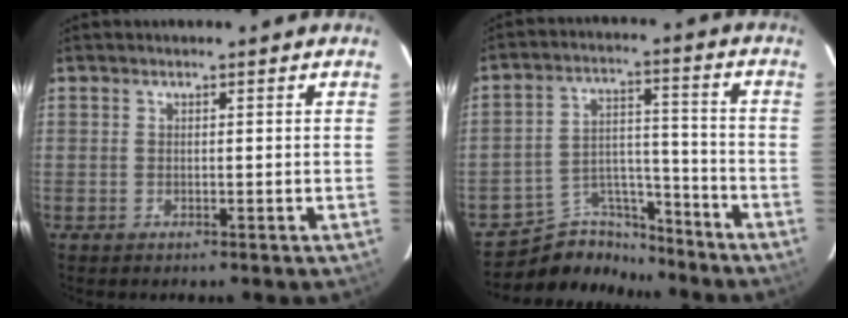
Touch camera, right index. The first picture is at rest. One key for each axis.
{"total": 11.5, "fx": -10.5, "fy": 4.5, "fz": 1.3, "tx": -0.028, "ty": 0.050, "tz": -0.172}